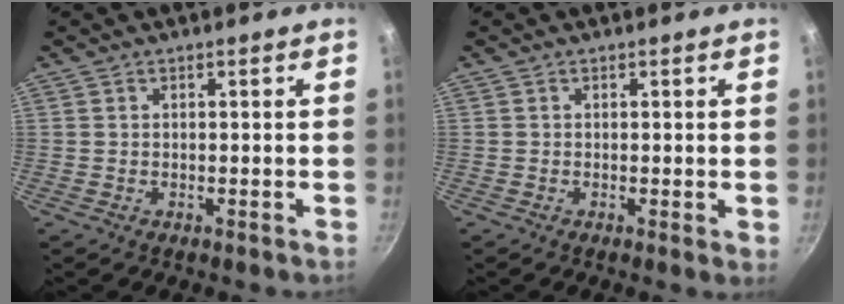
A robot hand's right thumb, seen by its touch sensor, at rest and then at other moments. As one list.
[{"total": 0.9, "force": [0.0, 0.3, 0.9], "torque": [-0.013, -0.004, -0.003]}]